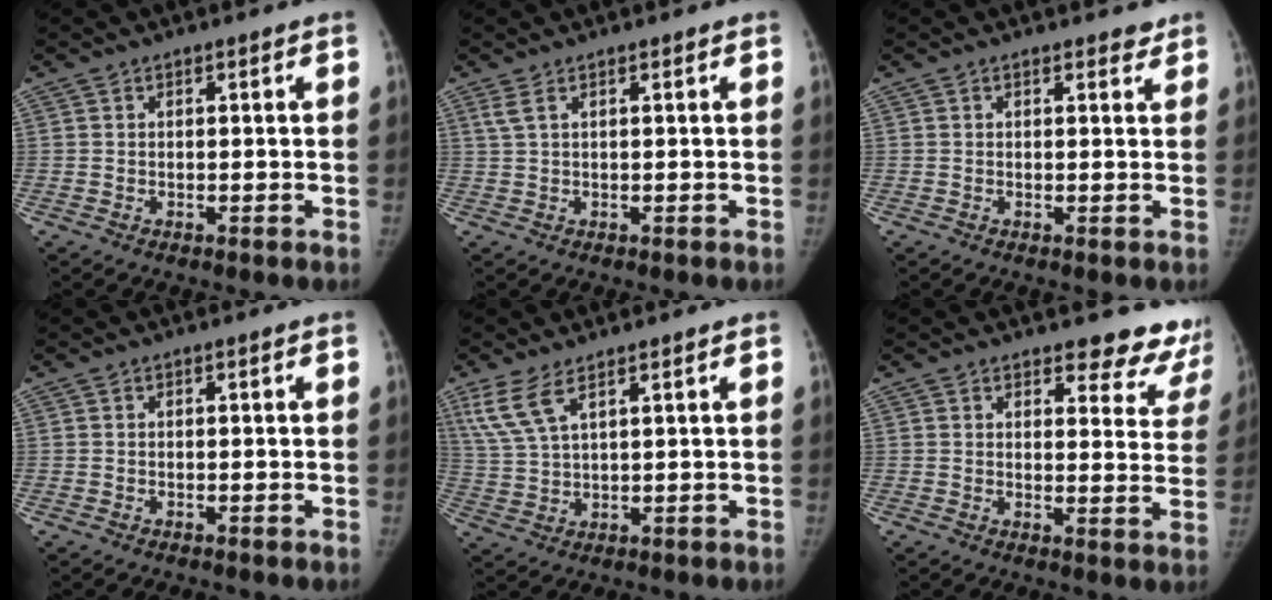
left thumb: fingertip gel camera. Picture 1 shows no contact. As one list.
[{"total": 2.0, "force": [1.2, 0.5, 1.5], "torque": [-0.042, 0.005, 0.033]}, {"total": 2.2, "force": [1.8, 1.0, 0.8], "torque": [0.007, -0.007, 0.019]}, {"total": 0.0}, {"total": 6.9, "force": [4.4, 2.2, 4.8], "torque": [-0.113, -0.011, 0.100]}, {"total": 11.0, "force": [10.2, 3.7, 2.1], "torque": [0.028, -0.078, 0.093]}]